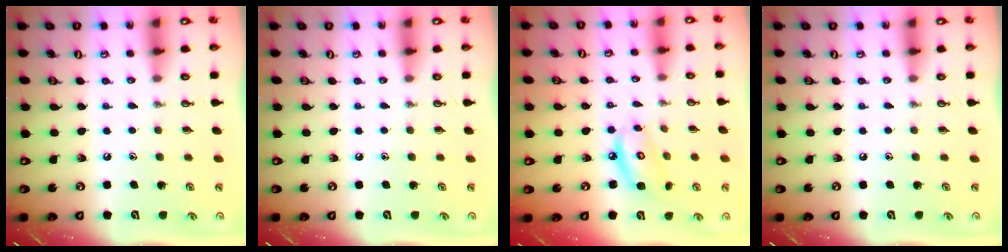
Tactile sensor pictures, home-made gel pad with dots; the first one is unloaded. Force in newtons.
{"total": 0.0}
{"total": 7.7, "press": 7.7, "slide": 0.6}
{"total": 0.0}